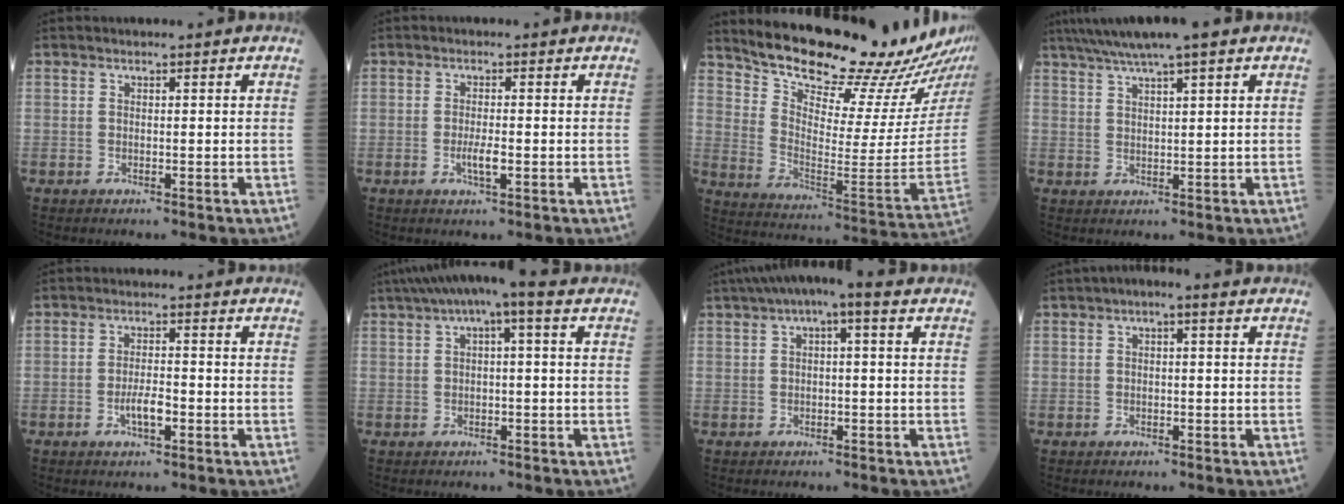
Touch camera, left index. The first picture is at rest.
{"total": 2.4, "force": [-0.6, 0.5, 2.2], "torque": [-0.046, -0.002, -0.011]}
{"total": 24.3, "force": [22.3, 1.7, 9.3], "torque": [-0.161, -0.105, 0.311]}
{"total": 9.0, "force": [6.7, 0.5, 6.0], "torque": [-0.102, 0.038, 0.107]}
{"total": 3.3, "force": [-1.3, 0.9, 2.9], "torque": [-0.058, 0.001, -0.025]}
{"total": 7.6, "force": [3.6, 1.2, 6.6], "torque": [-0.110, 0.042, 0.051]}
{"total": 6.3, "force": [2.9, 1.3, 5.5], "torque": [-0.095, 0.038, 0.039]}
{"total": 2.2, "force": [0.7, 0.6, 1.9], "torque": [-0.026, 0.008, 0.006]}